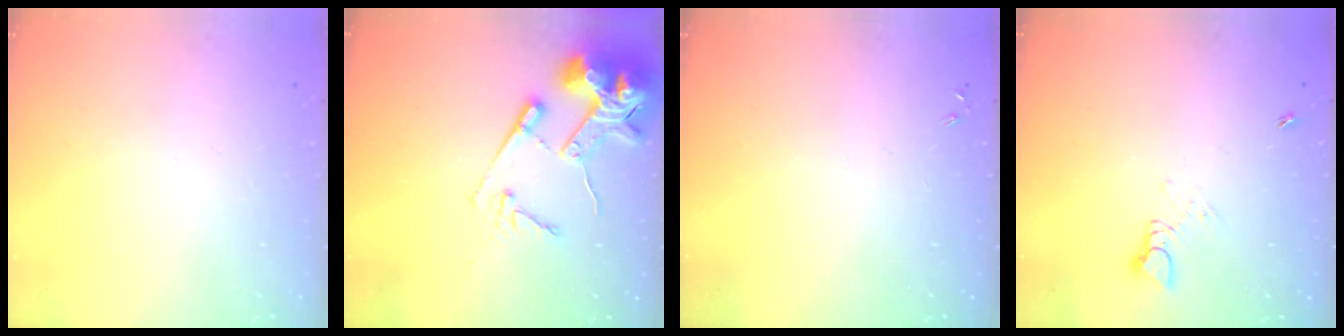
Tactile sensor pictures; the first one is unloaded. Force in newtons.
{"total": 14.6, "press": 14.5, "slide": 1.6}
{"total": 0.0}
{"total": 3.5, "press": 3.5, "slide": 0.3}